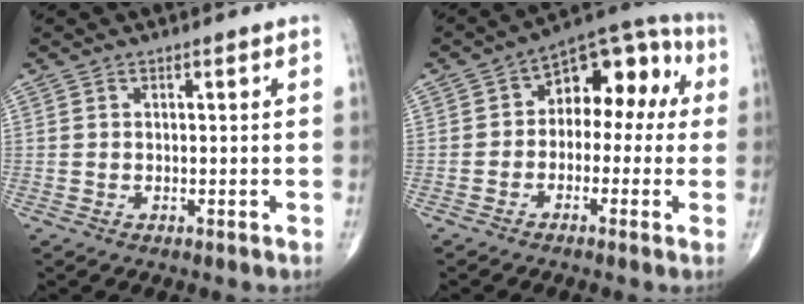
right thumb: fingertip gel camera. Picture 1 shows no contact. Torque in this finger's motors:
{"motor_torque": [-0.11, 0.49, 0.32, 0.24, 0.12]}